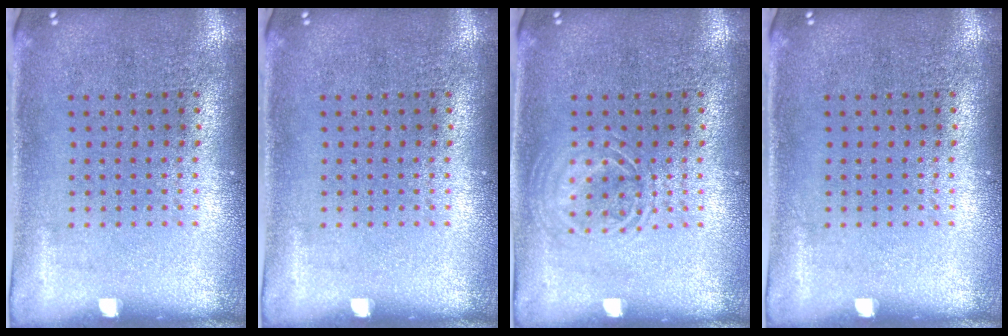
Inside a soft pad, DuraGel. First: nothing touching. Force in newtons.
{"total": 0.0}
{"total": 1.8, "press": 1.8, "slide": 0.3}
{"total": 0.0}